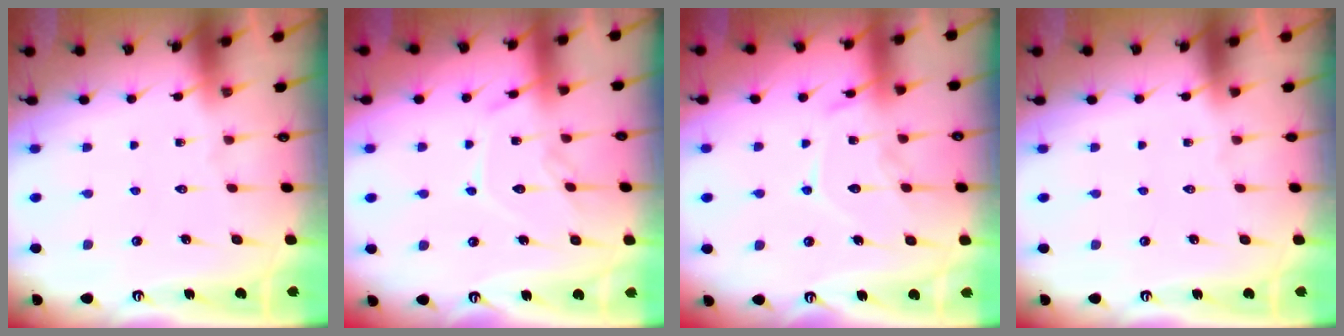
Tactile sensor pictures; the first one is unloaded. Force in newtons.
{"total": 11.0, "press": 11.0, "slide": 0.3}
{"total": 12.7, "press": 12.7, "slide": 1.0}
{"total": 0.0}